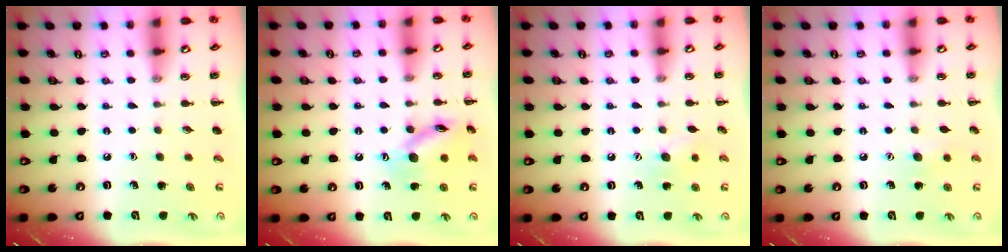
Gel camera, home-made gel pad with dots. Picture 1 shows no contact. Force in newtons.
{"total": 12.8, "press": 12.7, "slide": 0.7}
{"total": 8.1, "press": 7.9, "slide": 1.8}
{"total": 6.3, "press": 6.2, "slide": 1.2}